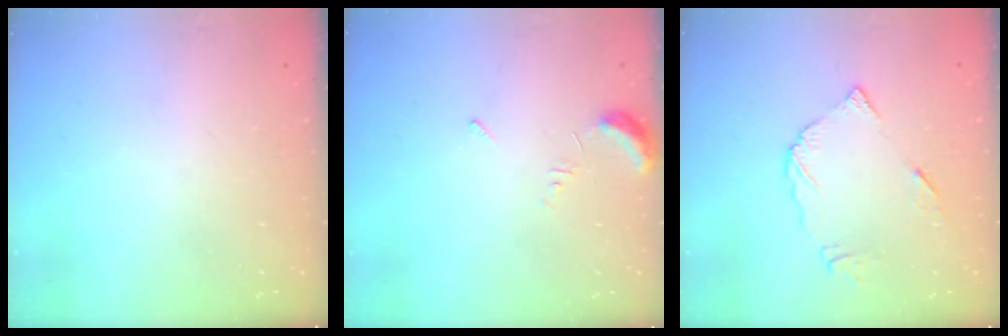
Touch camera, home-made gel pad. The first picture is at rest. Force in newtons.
{"total": 5.2, "press": 5.2, "slide": 0.6}
{"total": 7.9, "press": 7.8, "slide": 1.0}